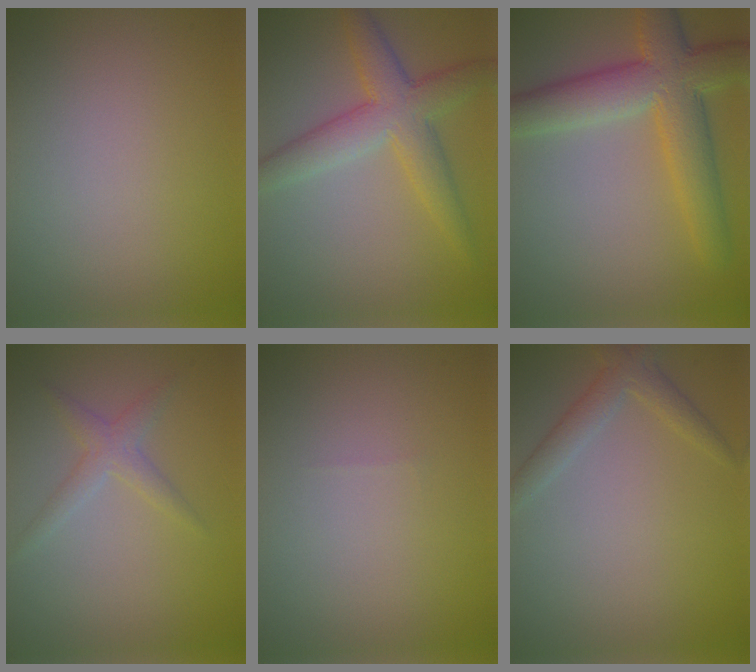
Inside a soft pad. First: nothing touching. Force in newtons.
{"total": 5.4, "press": 5.4, "slide": 0.1}
{"total": 7.6, "press": 7.6, "slide": 0.4}
{"total": 1.9, "press": 1.9, "slide": 0.1}
{"total": 0.0}
{"total": 2.2, "press": 2.2, "slide": 0.1}